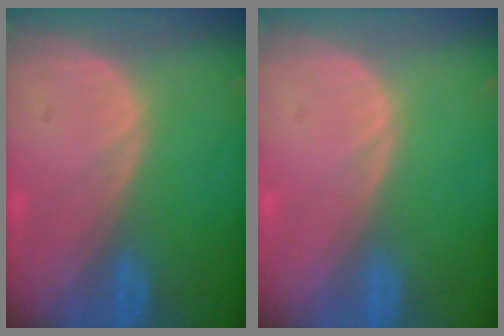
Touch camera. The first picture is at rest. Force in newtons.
{"total": 0.0}